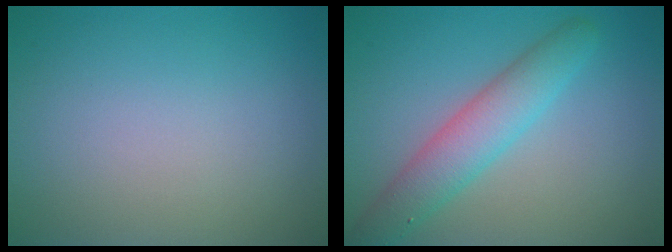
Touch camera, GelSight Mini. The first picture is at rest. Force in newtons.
{"total": 4.5, "press": 4.5, "slide": 0.1}